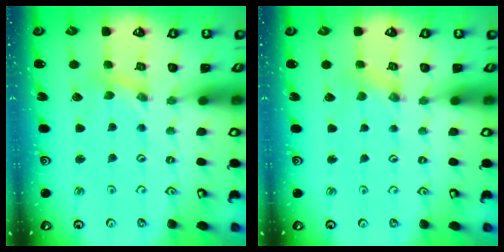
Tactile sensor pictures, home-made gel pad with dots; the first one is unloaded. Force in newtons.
{"total": 1.7, "press": 1.7, "slide": 0.3}